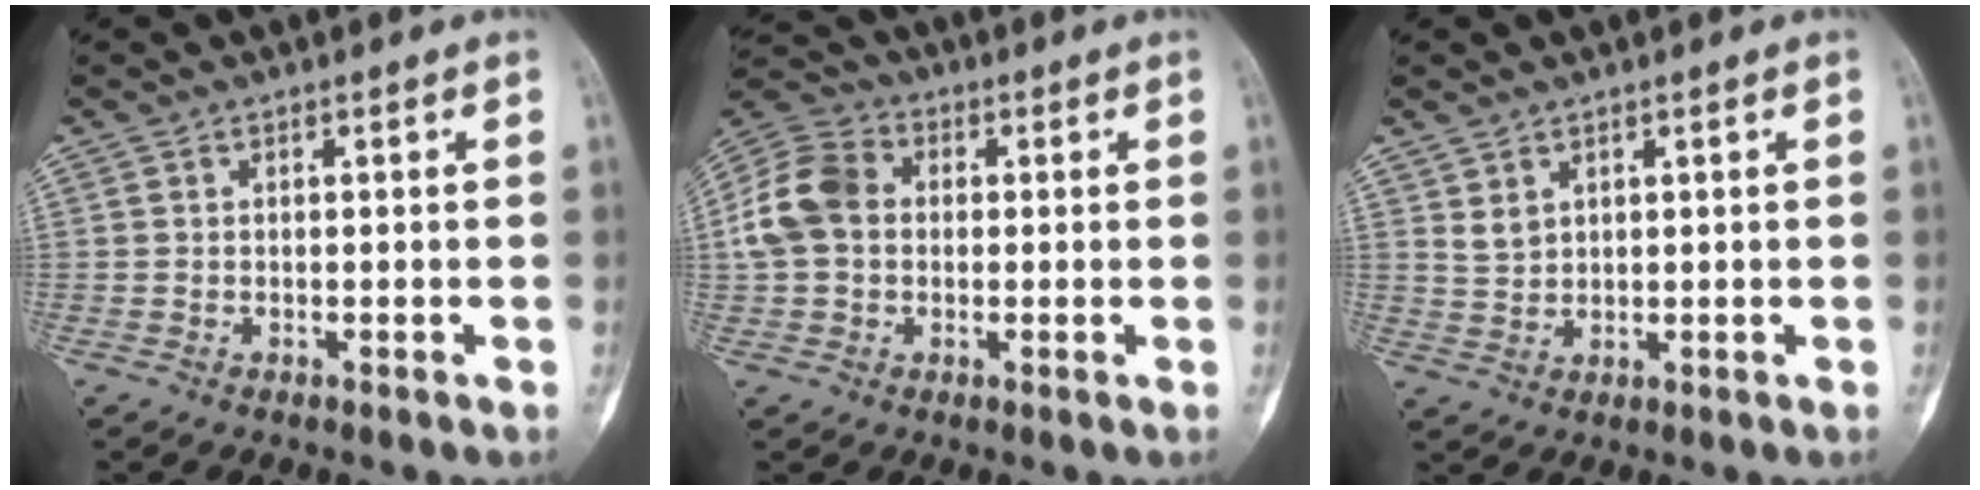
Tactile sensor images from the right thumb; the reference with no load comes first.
{"total": 10.7, "force": [0.7, 8.4, 6.7], "torque": [-0.129, 0.029, 0.004]}
{"total": 2.7, "force": [1.7, 1.7, 1.2], "torque": [-0.016, -0.014, 0.042]}